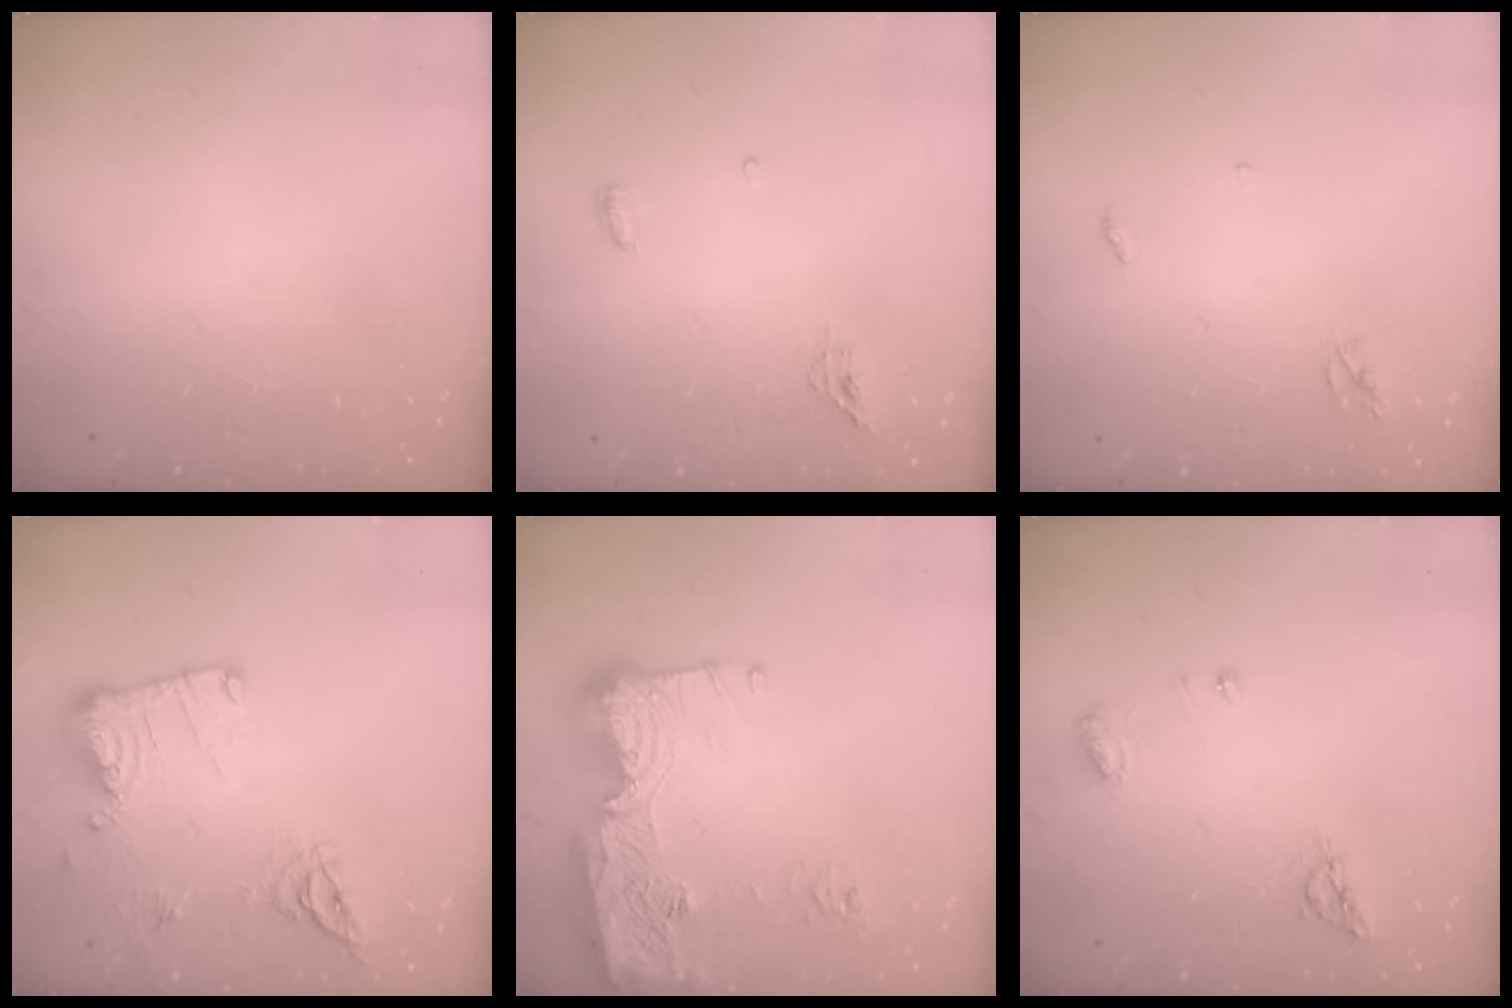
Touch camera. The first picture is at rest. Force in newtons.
{"total": 5.1, "press": 5.0, "slide": 1.1}
{"total": 2.6, "press": 2.6, "slide": 0.2}
{"total": 14.9, "press": 14.9, "slide": 0.4}
{"total": 18.9, "press": 18.8, "slide": 1.7}
{"total": 6.6, "press": 6.5, "slide": 0.6}